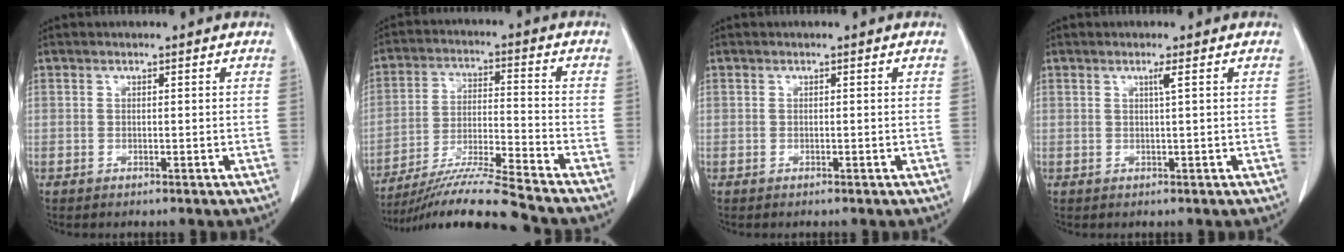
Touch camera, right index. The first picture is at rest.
{"total": 13.5, "force": [-12.1, -2.2, 5.6], "torque": [-0.091, -0.014, -0.211]}
{"total": 0.0}
{"total": 1.1, "force": [0.5, -0.4, 1.0], "torque": [-0.023, -0.003, 0.011]}